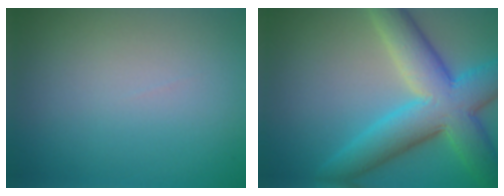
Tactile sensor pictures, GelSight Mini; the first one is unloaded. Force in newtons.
{"total": 9.2, "press": 9.2, "slide": 0.4}